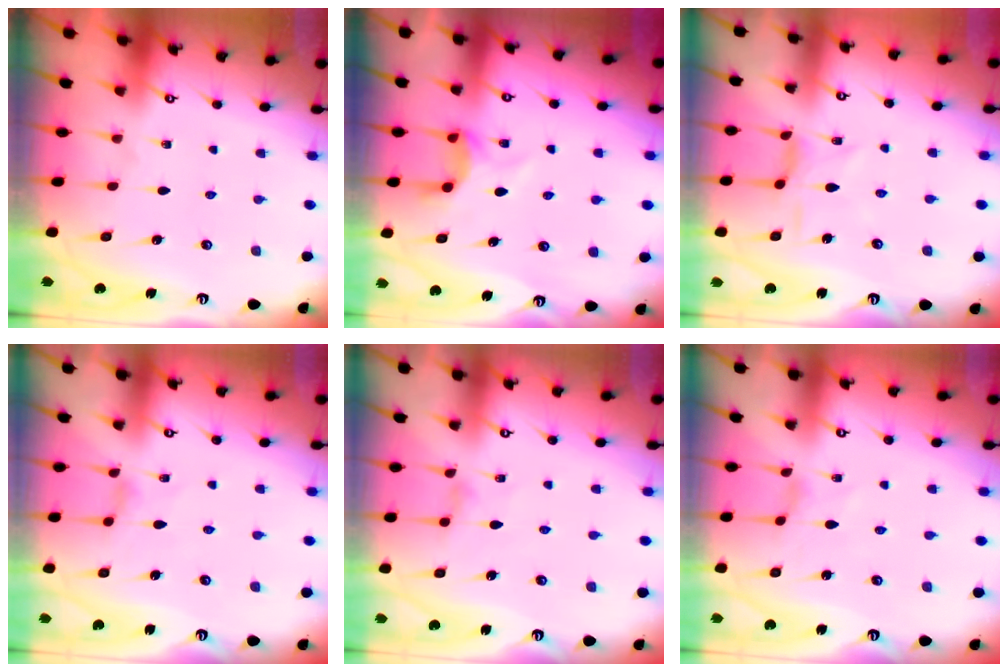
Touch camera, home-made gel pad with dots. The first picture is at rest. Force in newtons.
{"total": 4.3, "press": 4.3, "slide": 0.8}
{"total": 3.3, "press": 3.3, "slide": 0.4}
{"total": 0.7, "press": 0.6, "slide": 0.3}
{"total": 1.2, "press": 1.2, "slide": 0.3}
{"total": 0.0}